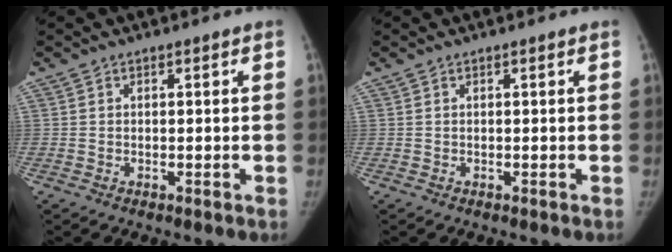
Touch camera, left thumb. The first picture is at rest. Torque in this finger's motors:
{"motor_torque": [0.01, 0.04, -0.33, -0.11, 0.02]}